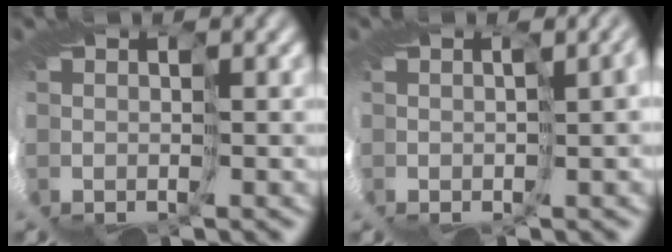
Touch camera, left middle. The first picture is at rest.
{"total": 3.2, "force": [-0.6, 1.0, 3.0], "torque": [-0.049, 0.001, 0.003]}